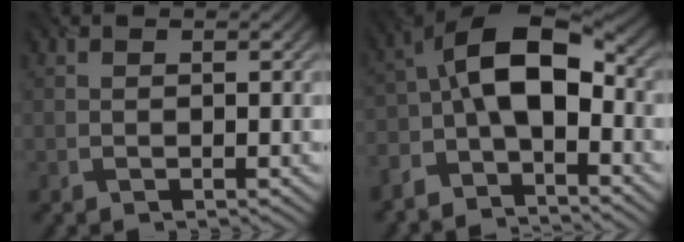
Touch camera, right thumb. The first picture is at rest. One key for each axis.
{"total": 10.5, "fx": -3.2, "fy": 5.0, "fz": 8.7, "tx": -0.161, "ty": 0.007, "tz": -0.072}